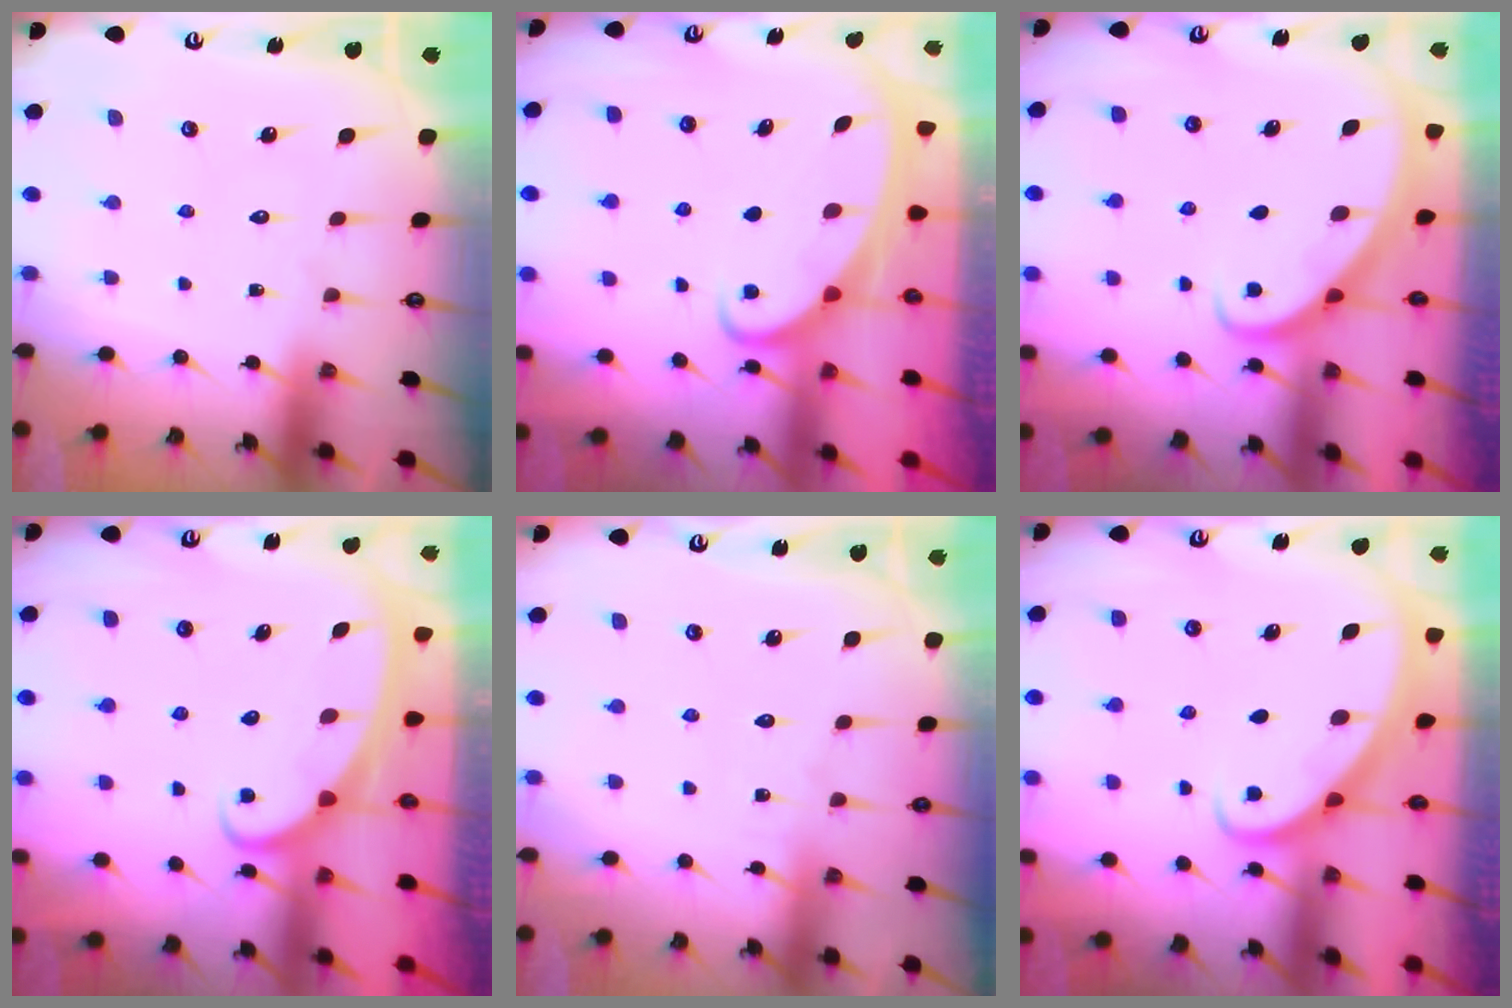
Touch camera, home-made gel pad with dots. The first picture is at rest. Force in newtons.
{"total": 2.1, "press": 2.1, "slide": 0.3}
{"total": 2.9, "press": 2.9, "slide": 0.2}
{"total": 2.6, "press": 2.6, "slide": 0.3}
{"total": 3.0, "press": 2.9, "slide": 0.3}
{"total": 2.7, "press": 2.7, "slide": 0.2}